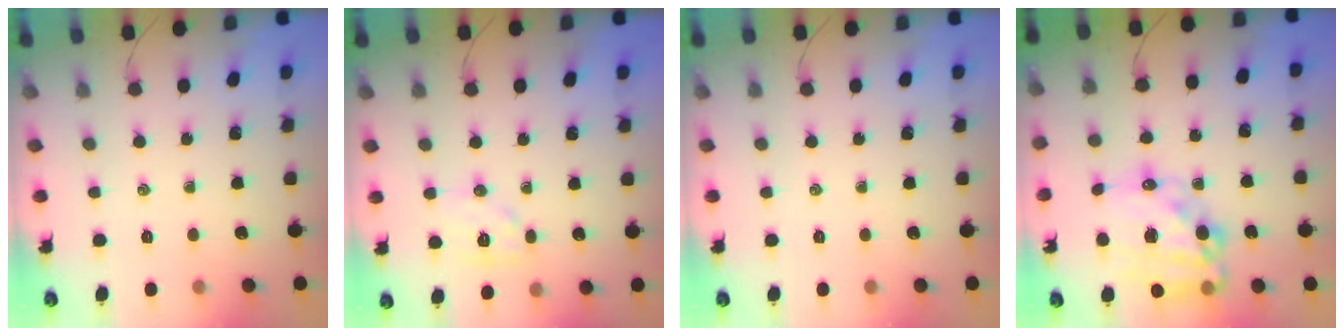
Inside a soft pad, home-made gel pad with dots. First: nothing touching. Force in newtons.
{"total": 7.7, "press": 7.7, "slide": 0.2}
{"total": 0.0}
{"total": 20.9, "press": 20.4, "slide": 4.6}